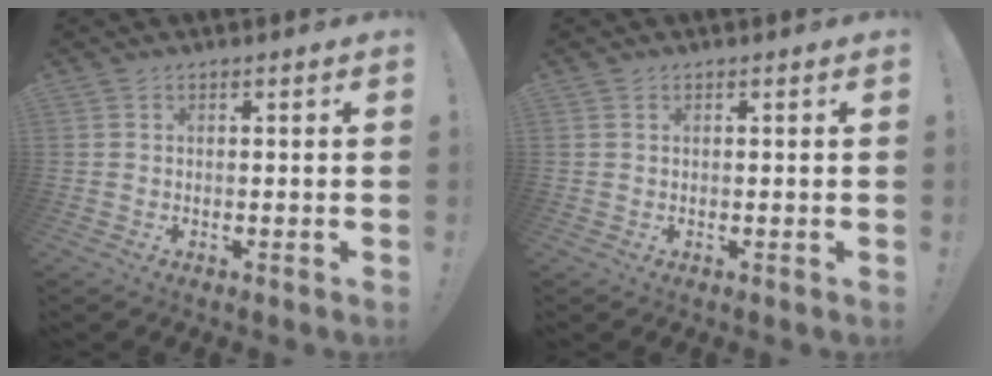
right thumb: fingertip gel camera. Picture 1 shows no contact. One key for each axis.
{"total": 0.0}